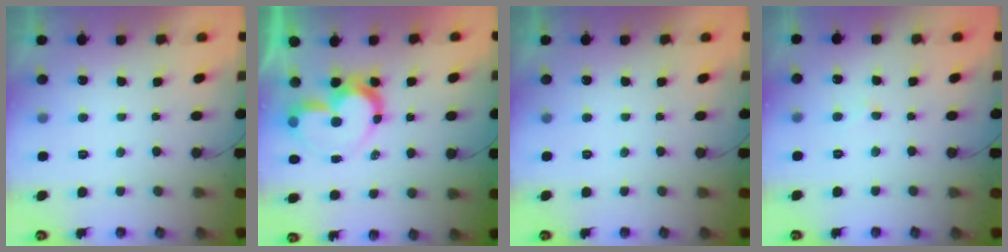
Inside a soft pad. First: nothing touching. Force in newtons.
{"total": 12.6, "press": 12.6, "slide": 1.4}
{"total": 0.0}
{"total": 2.9, "press": 2.9, "slide": 0.3}